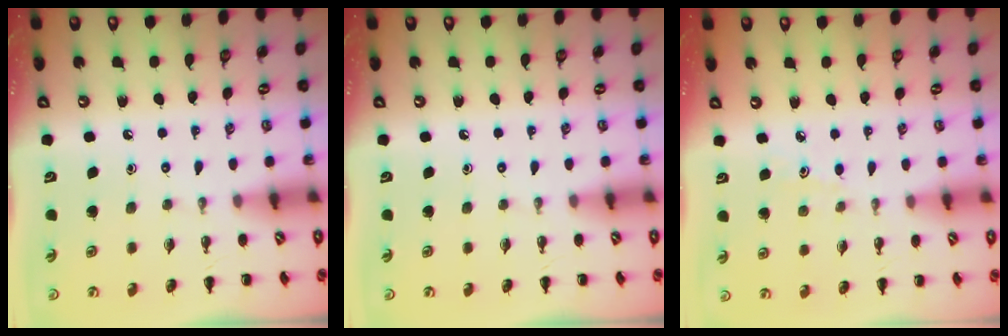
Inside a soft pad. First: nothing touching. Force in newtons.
{"total": 0.0}
{"total": 2.8, "press": 2.6, "slide": 0.9}